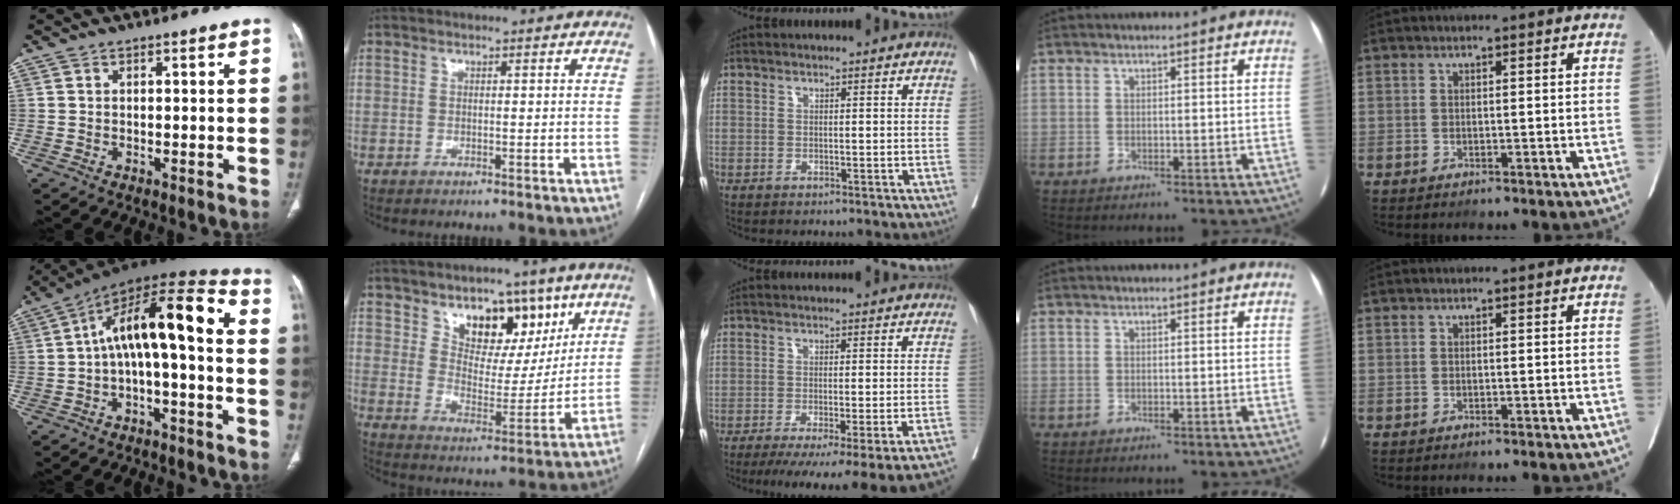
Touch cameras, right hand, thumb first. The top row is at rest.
{"thumb": {"total": 15.6, "force": [-0.1, 5.5, 14.6], "torque": [-0.226, 0.067, -0.008]}, "index": {"total": 11.8, "force": [7.0, 6.4, 7.0], "torque": [-0.098, 0.003, 0.122]}, "middle": {"total": 18.8, "force": [-15.9, -0.6, 10.1], "torque": [-0.083, -0.046, -0.209]}}